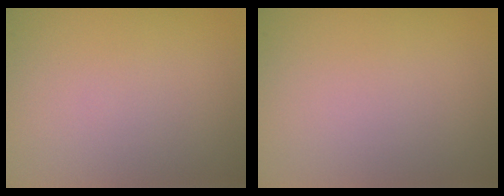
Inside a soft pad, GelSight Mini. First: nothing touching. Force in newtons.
{"total": 0.0}